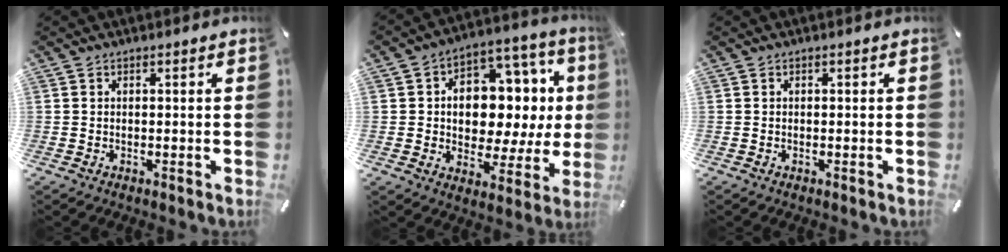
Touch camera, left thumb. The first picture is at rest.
{"total": 13.1, "force": [1.8, 9.6, 8.7], "torque": [-0.106, -0.030, 0.033]}
{"total": 0.0}